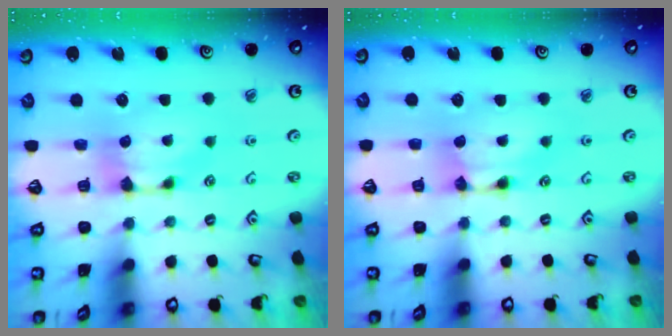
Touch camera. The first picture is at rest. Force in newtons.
{"total": 1.7, "press": 1.6, "slide": 0.2}